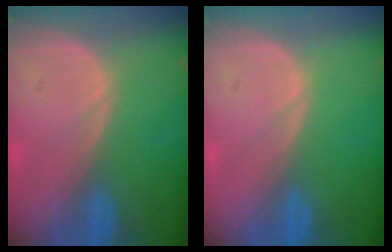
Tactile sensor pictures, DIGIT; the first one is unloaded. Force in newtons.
{"total": 0.0}